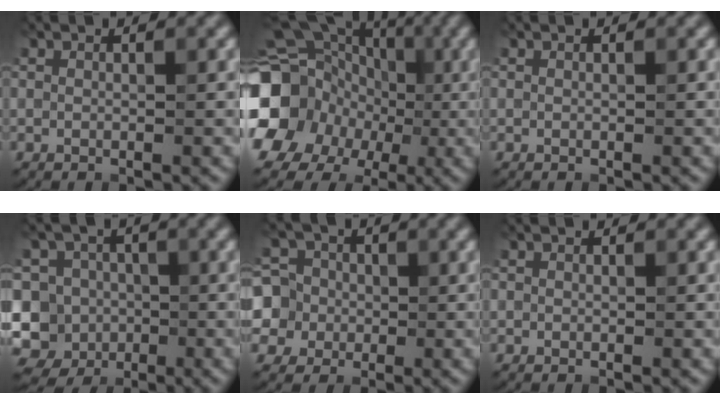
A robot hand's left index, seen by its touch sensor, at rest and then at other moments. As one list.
[{"total": 14.5, "force": [-2.4, 12.9, 6.1], "torque": [-0.129, 0.000, -0.068]}, {"total": 0.0}, {"total": 11.7, "force": [-2.1, 10.9, 3.8], "torque": [-0.092, 0.029, -0.072]}, {"total": 7.0, "force": [0.0, 6.7, 2.0], "torque": [-0.045, 0.029, -0.021]}, {"total": 0.0}]